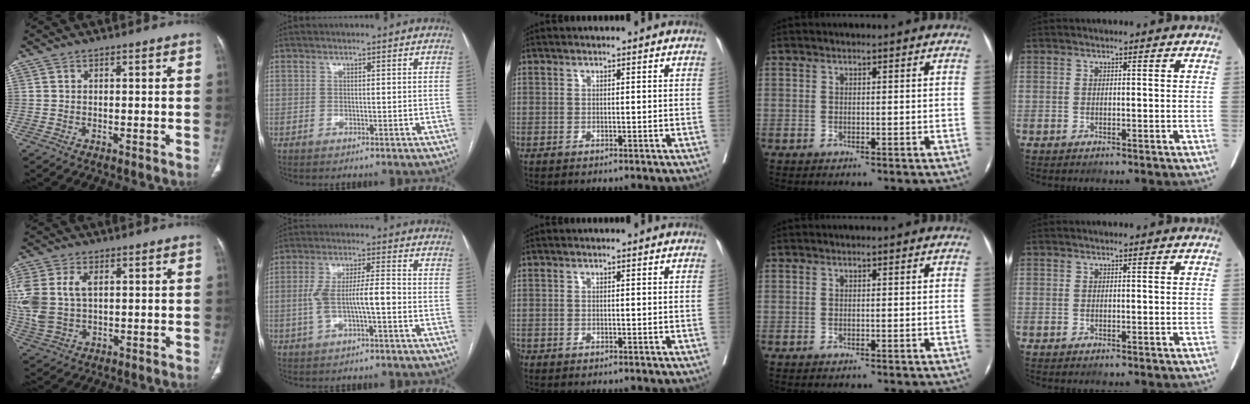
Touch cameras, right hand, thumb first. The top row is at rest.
{"thumb": {"total": 12.6, "force": [2.2, 8.2, 9.3], "torque": [-0.234, 0.005, 0.050]}, "index": {"total": 7.4, "force": [-1.4, 1.5, 7.1], "torque": [-0.144, 0.020, -0.025]}, "middle": {"total": 0.8, "force": [-0.7, 0.4, 0.2], "torque": [-0.007, 0.000, -0.016]}}